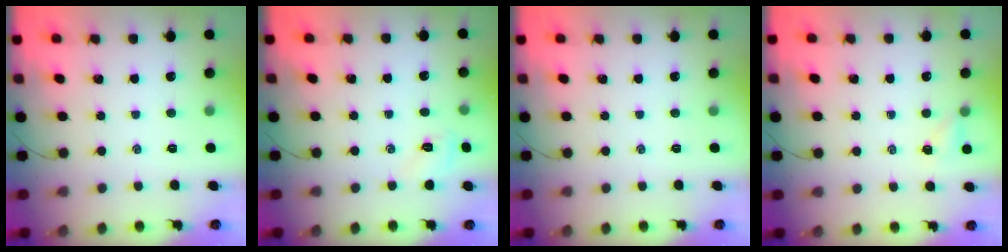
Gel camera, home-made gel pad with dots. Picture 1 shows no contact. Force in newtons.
{"total": 3.6, "press": 3.5, "slide": 1.0}
{"total": 0.0}
{"total": 2.4, "press": 2.3, "slide": 0.9}